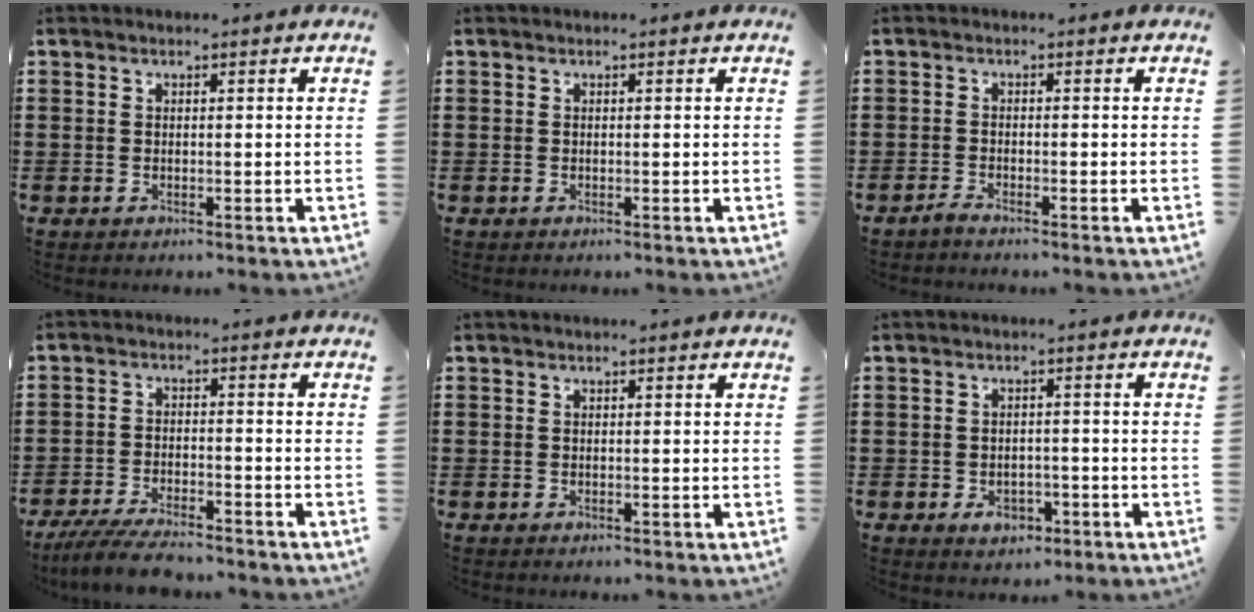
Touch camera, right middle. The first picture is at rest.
{"total": 0.0}
{"total": 1.2, "force": [-1.1, 0.0, 0.5], "torque": [-0.010, -0.003, -0.020]}
{"total": 5.4, "force": [-4.9, 0.6, 2.2], "torque": [-0.055, -0.009, -0.098]}
{"total": 0.0}
{"total": 3.0, "force": [-1.5, 1.9, 1.7], "torque": [-0.033, 0.002, -0.030]}